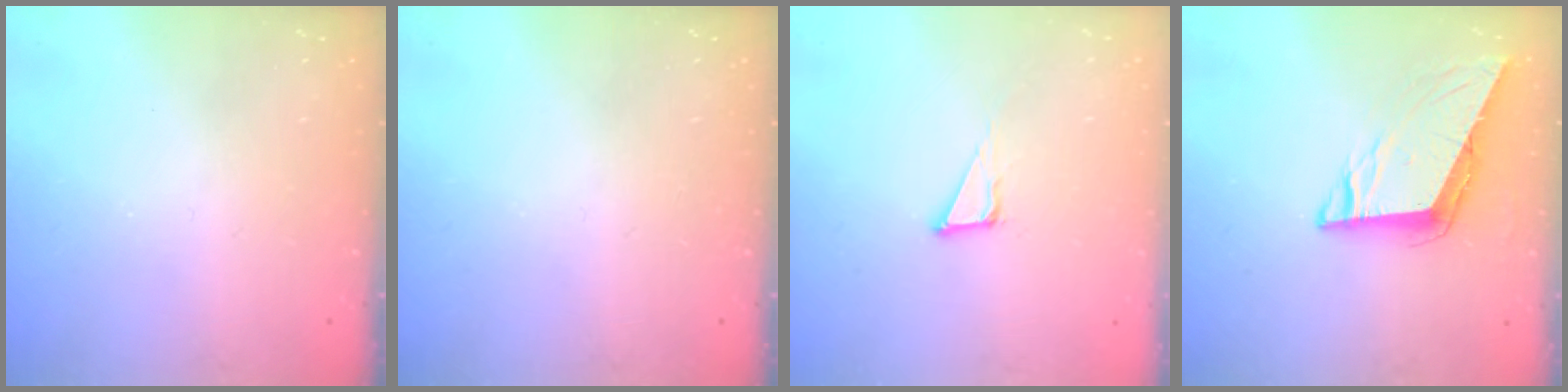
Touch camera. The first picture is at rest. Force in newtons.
{"total": 0.0}
{"total": 3.8, "press": 3.8, "slide": 0.0}
{"total": 8.7, "press": 8.4, "slide": 2.1}